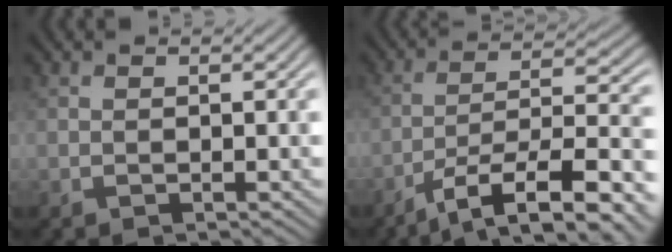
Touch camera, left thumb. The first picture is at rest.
{"total": 12.7, "force": [-7.6, 3.9, 9.3], "torque": [-0.159, -0.009, -0.120]}